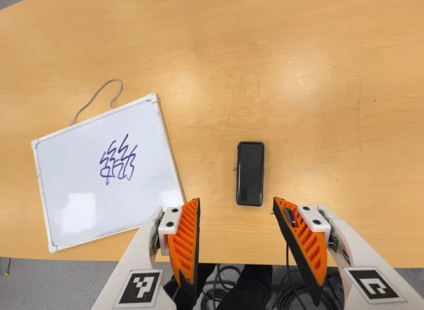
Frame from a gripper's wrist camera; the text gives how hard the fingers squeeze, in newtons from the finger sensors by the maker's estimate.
{"total": 0.0}